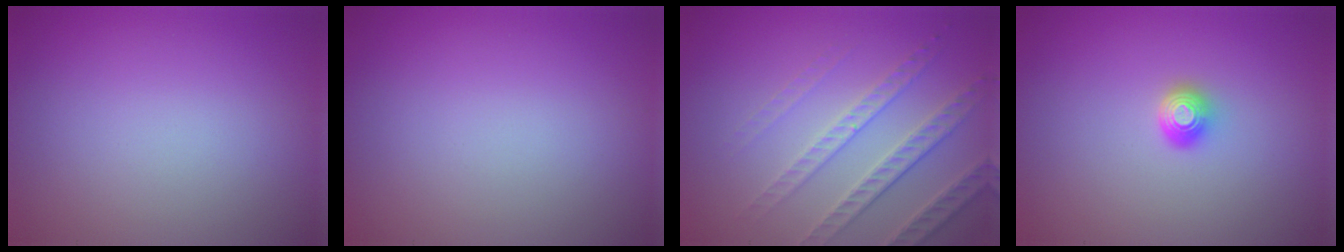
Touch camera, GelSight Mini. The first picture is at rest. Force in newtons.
{"total": 0.0}
{"total": 3.6, "press": 3.5, "slide": 0.5}
{"total": 1.6, "press": 1.3, "slide": 0.9}